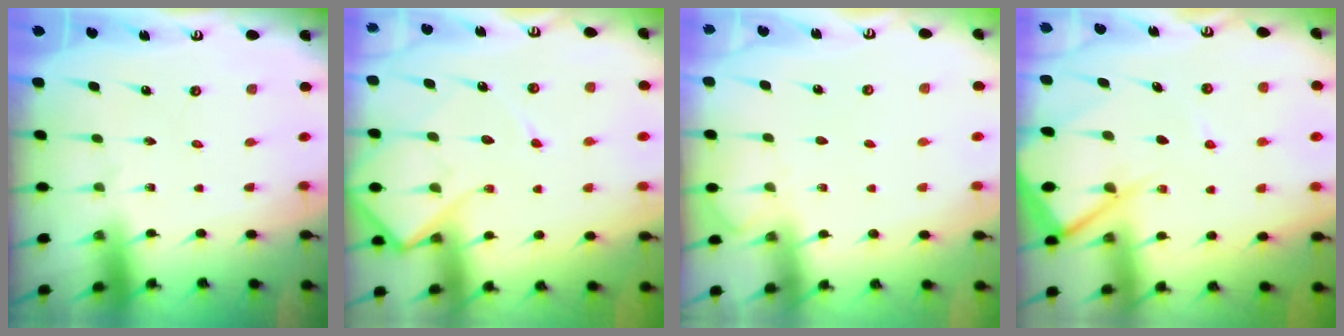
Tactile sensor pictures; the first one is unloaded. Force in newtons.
{"total": 11.8, "press": 11.8, "slide": 1.1}
{"total": 2.3, "press": 2.3, "slide": 0.3}
{"total": 10.9, "press": 10.8, "slide": 1.3}